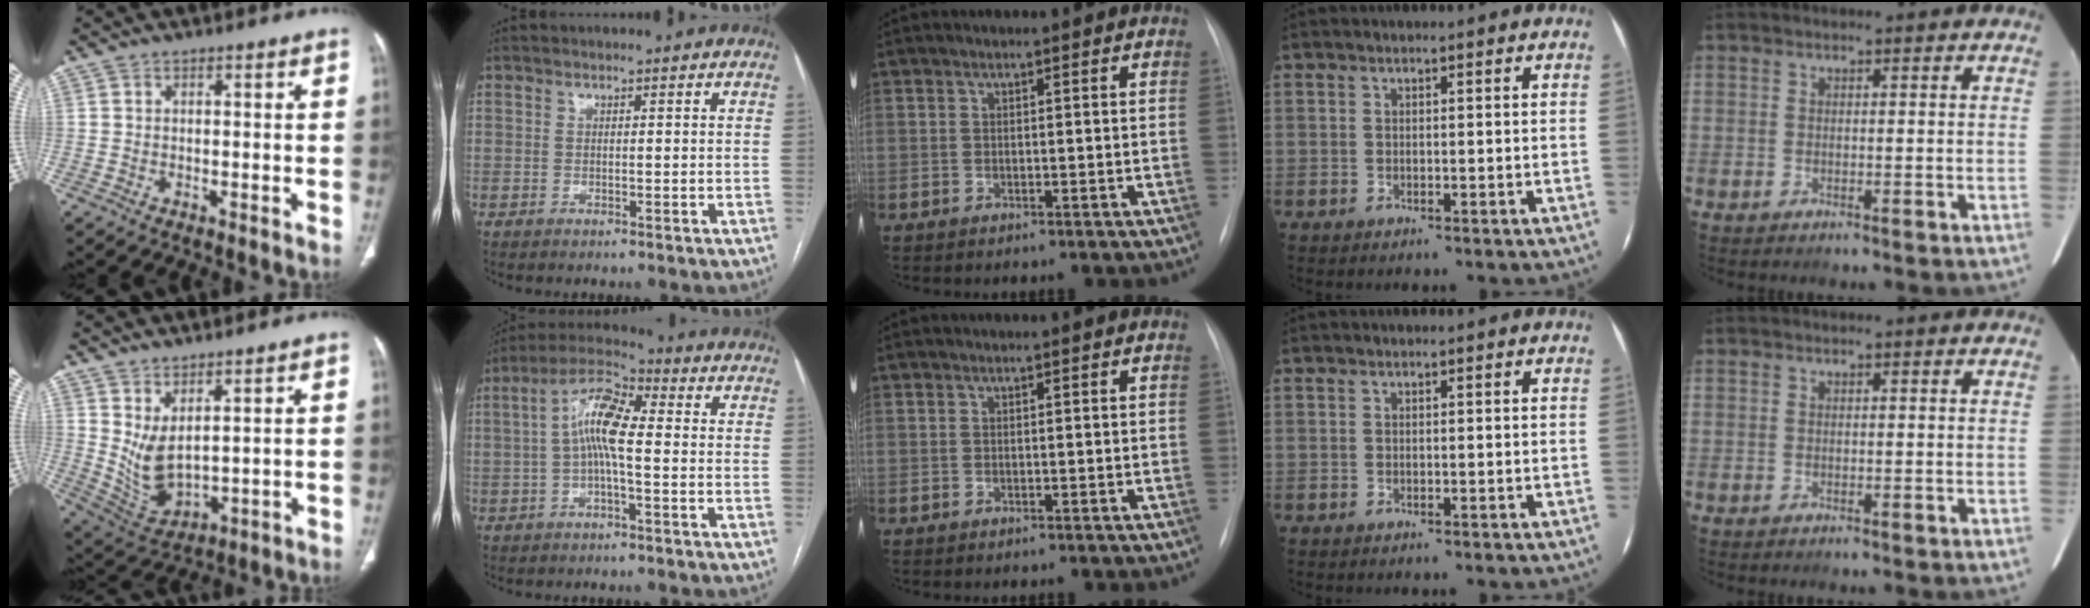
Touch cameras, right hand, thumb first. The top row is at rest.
{"thumb": {"total": 7.9, "force": [2.6, 3.8, 6.4], "torque": [-0.117, -0.034, 0.074]}, "index": {"total": 8.9, "force": [0.1, 2.4, 8.5], "torque": [-0.171, 0.028, -0.004]}}